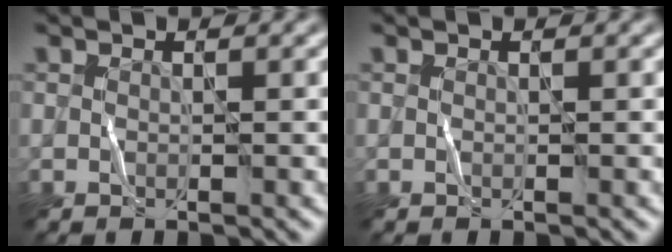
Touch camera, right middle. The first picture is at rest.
{"total": 0.0}